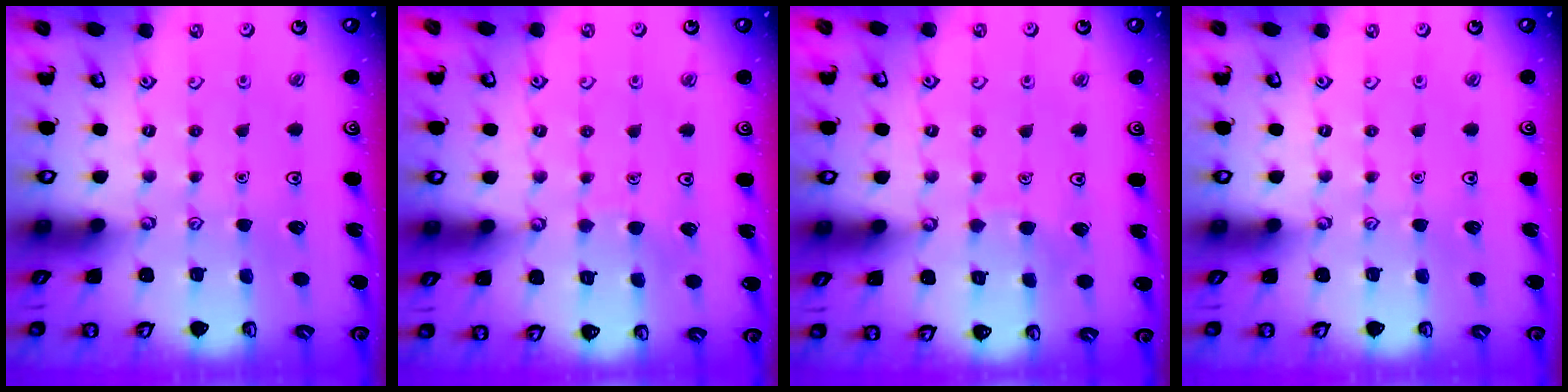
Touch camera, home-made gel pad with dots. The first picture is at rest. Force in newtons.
{"total": 3.3, "press": 3.3, "slide": 0.3}
{"total": 3.8, "press": 3.8, "slide": 0.2}
{"total": 0.0}